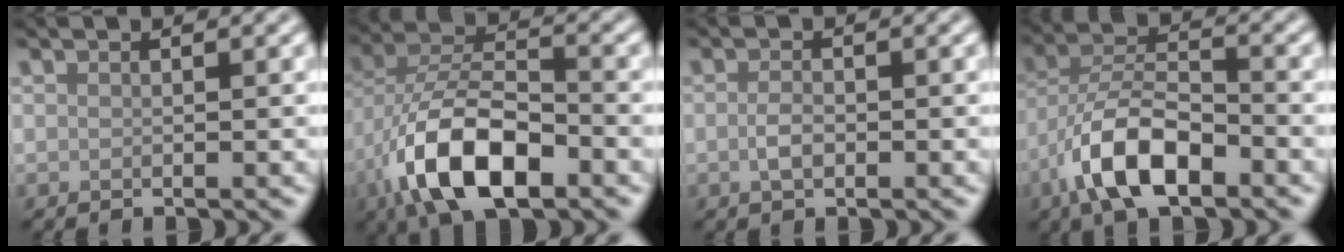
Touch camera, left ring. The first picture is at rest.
{"total": 10.3, "force": [-4.7, 4.8, 7.8], "torque": [-0.151, 0.006, -0.092]}
{"total": 1.5, "force": [-0.4, 0.8, 1.2], "torque": [-0.025, 0.001, -0.009]}
{"total": 7.7, "force": [-4.1, 3.2, 5.6], "torque": [-0.102, 0.009, -0.084]}